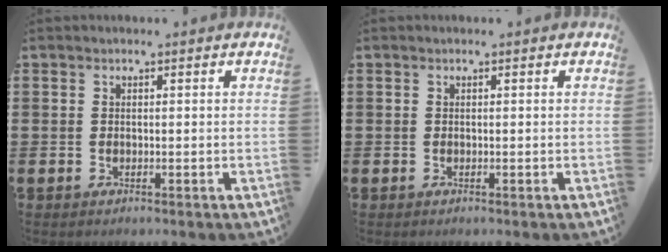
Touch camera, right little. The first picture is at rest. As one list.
[{"total": 0.0}]